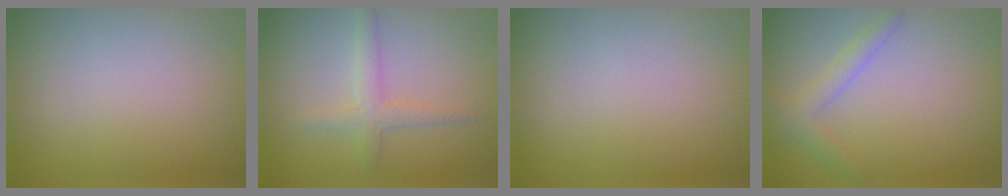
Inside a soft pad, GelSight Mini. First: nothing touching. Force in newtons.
{"total": 2.2, "press": 2.2, "slide": 0.0}
{"total": 0.0}
{"total": 2.2, "press": 2.2, "slide": 0.0}